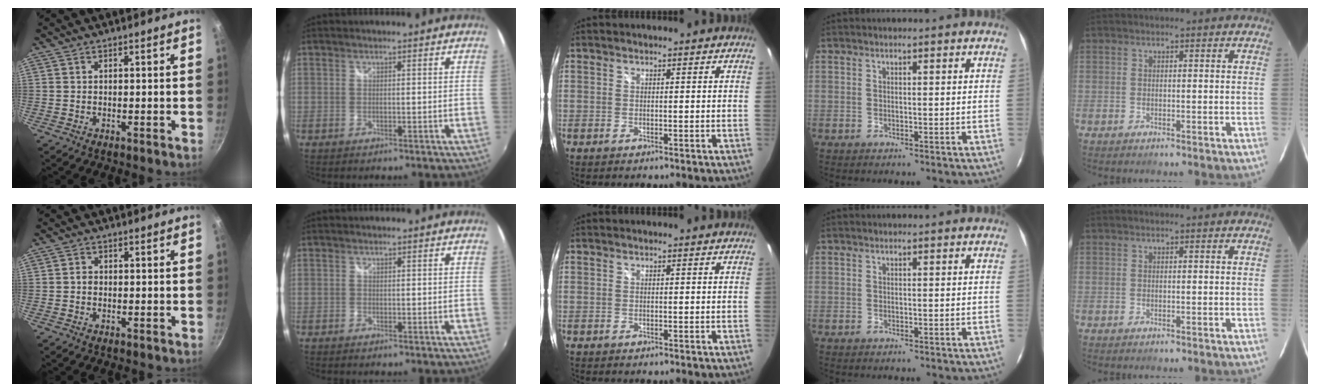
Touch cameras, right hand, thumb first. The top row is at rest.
{"thumb": {"total": 1.2, "force": [-0.4, 0.9, 0.6], "torque": [-0.009, 0.007, -0.007]}}